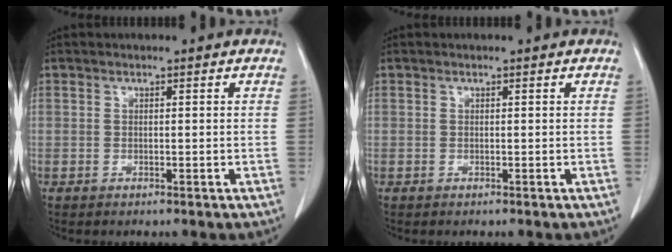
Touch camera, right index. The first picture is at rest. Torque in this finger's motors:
{"motor_torque": [0.00, 0.00, 0.00, 0.01]}